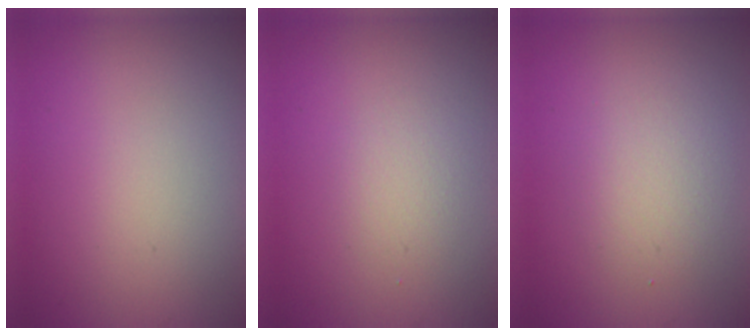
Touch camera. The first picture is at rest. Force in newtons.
{"total": 1.5, "press": 1.5, "slide": 0.1}
{"total": 2.6, "press": 2.6, "slide": 0.1}